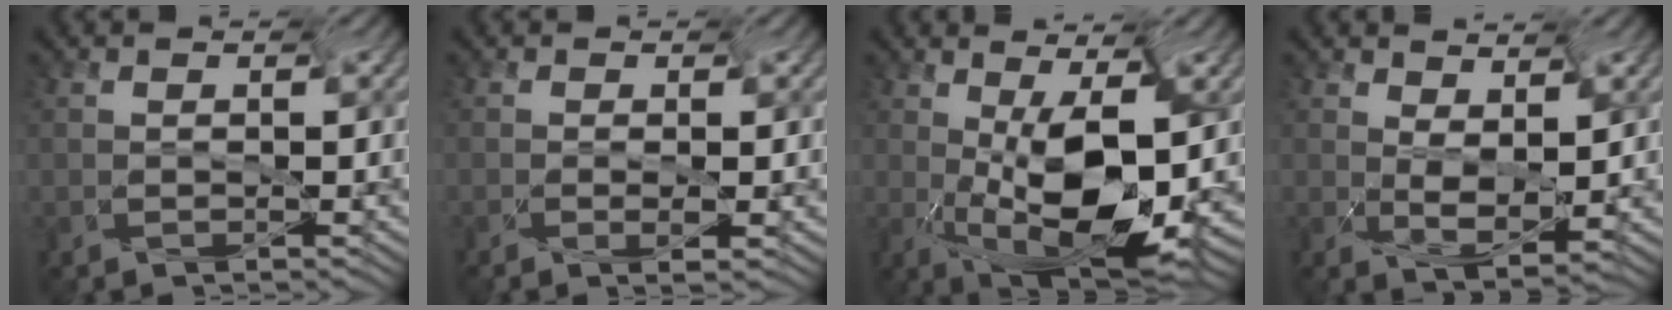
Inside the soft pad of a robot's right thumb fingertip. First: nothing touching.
{"total": 1.2, "force": [-0.9, 0.1, 0.8], "torque": [-0.030, 0.008, -0.020]}
{"total": 11.4, "force": [-3.1, 4.9, 9.8], "torque": [-0.176, 0.008, -0.038]}
{"total": 4.1, "force": [-0.2, 2.0, 3.6], "torque": [-0.088, 0.009, 0.005]}